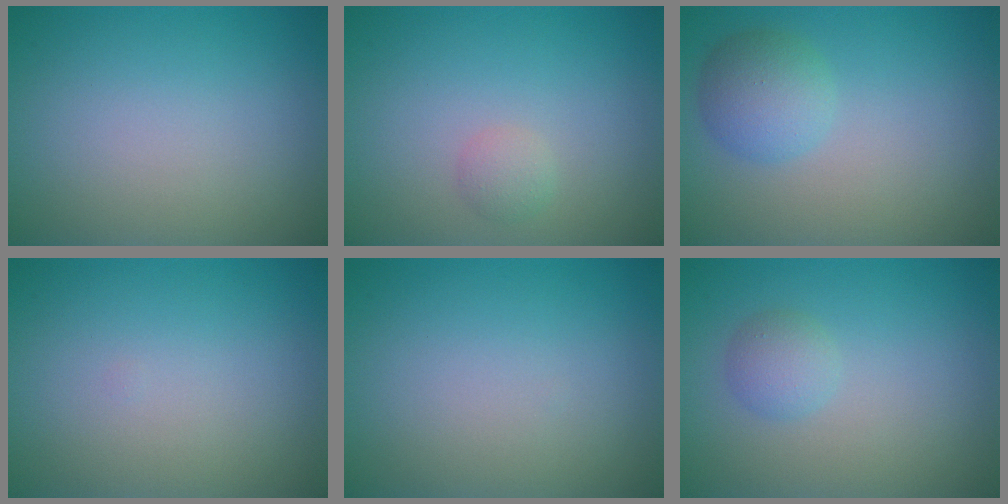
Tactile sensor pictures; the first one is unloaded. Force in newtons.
{"total": 1.1, "press": 1.1, "slide": 0.1}
{"total": 3.2, "press": 3.2, "slide": 0.2}
{"total": 0.0}
{"total": 0.0}
{"total": 1.7, "press": 1.7, "slide": 0.1}